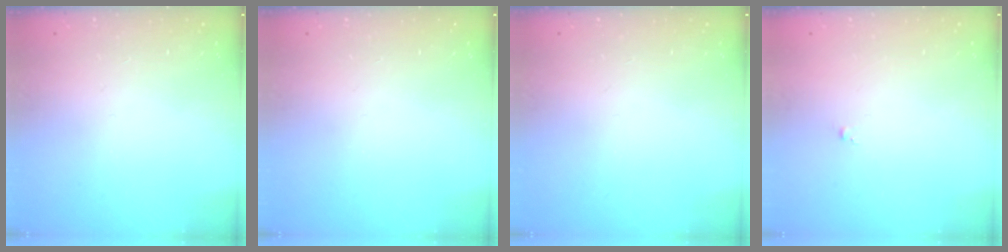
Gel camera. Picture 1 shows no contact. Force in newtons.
{"total": 0.0}
{"total": 0.0}
{"total": 0.0}